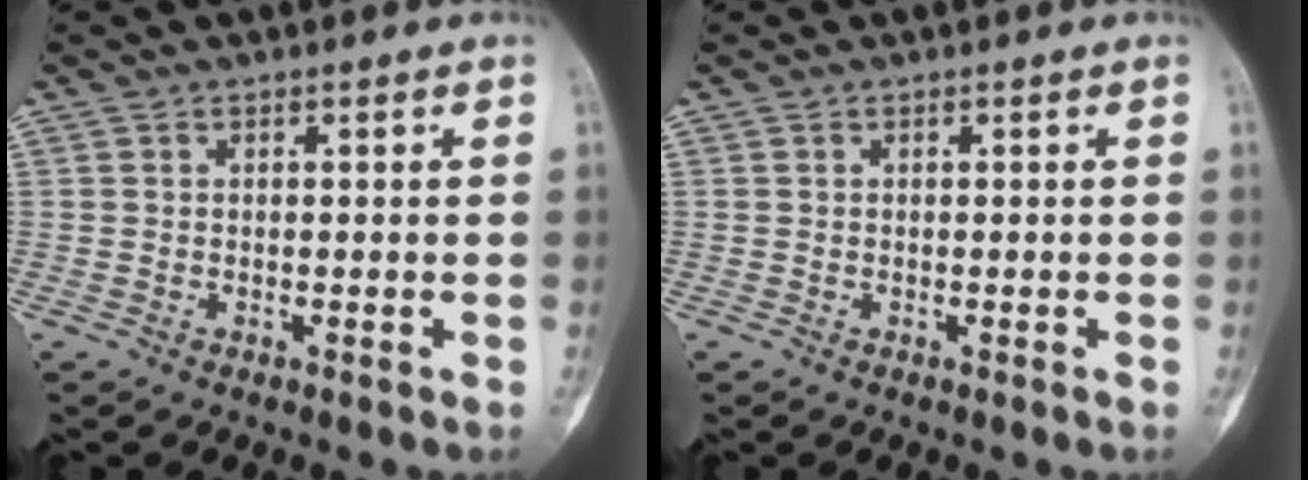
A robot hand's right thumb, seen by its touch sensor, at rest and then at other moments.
{"total": 0.0}